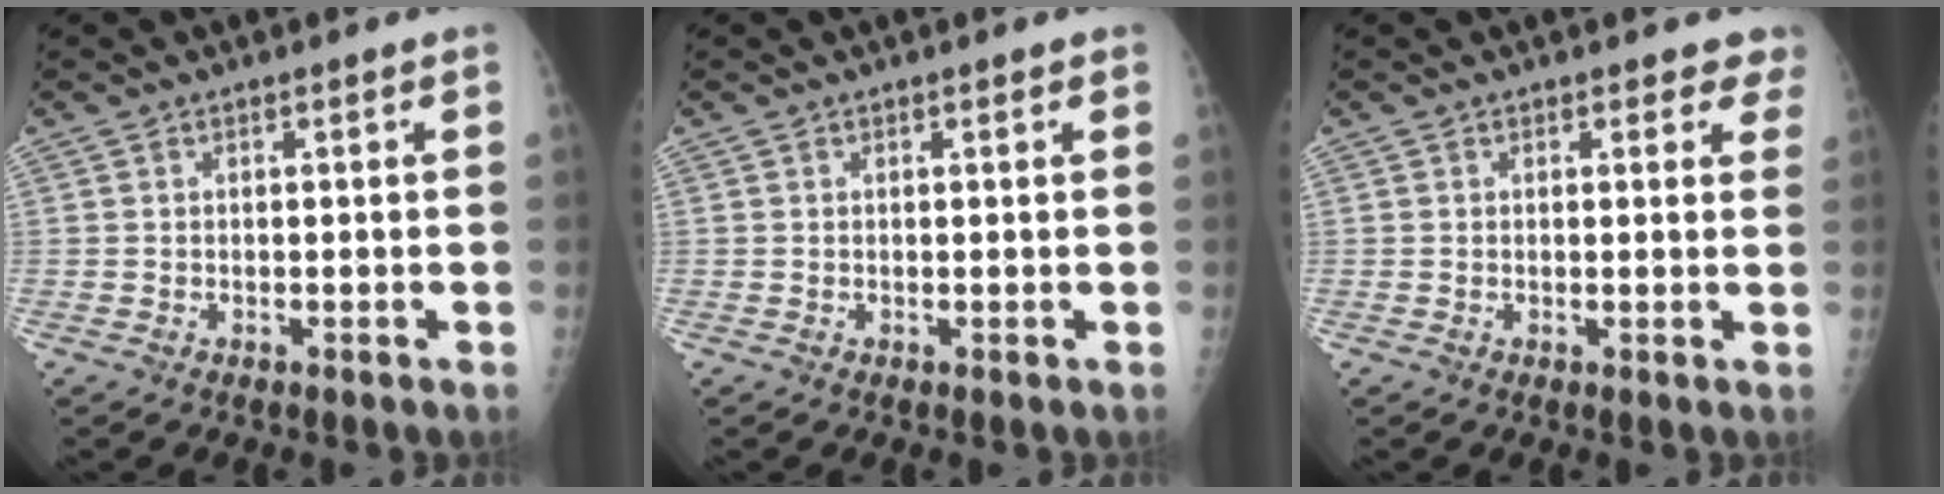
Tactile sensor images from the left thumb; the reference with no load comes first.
{"total": 0.7, "force": [0.4, 0.2, 0.5], "torque": [-0.005, 0.000, 0.004]}
{"total": 3.3, "force": [2.7, 1.6, 0.7], "torque": [0.027, -0.012, 0.015]}